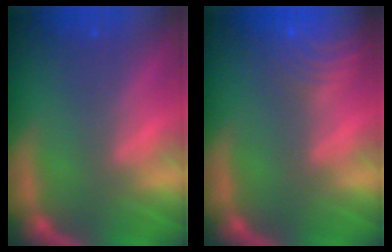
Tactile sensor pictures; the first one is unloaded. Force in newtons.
{"total": 10.0}